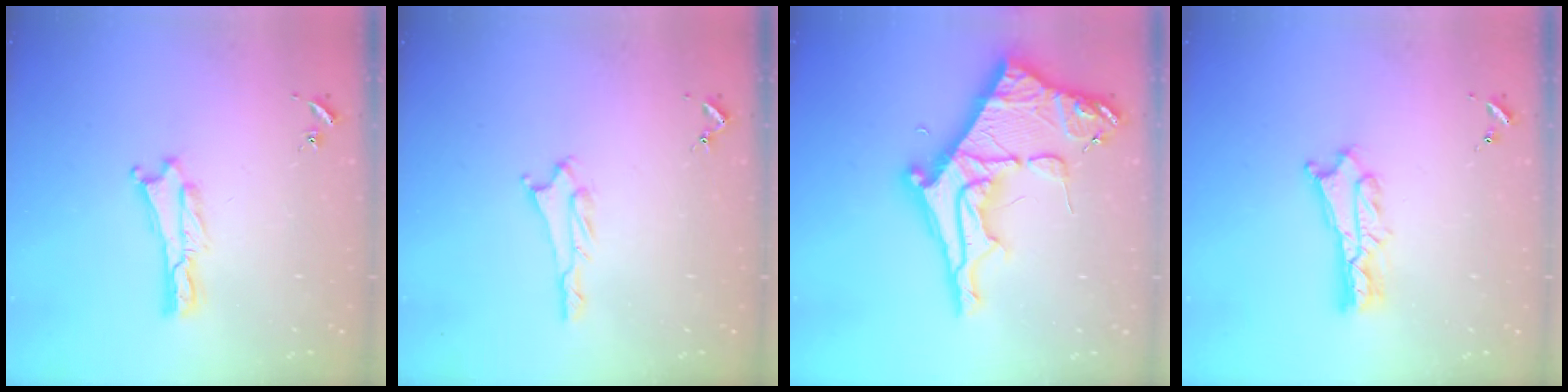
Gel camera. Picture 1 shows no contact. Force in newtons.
{"total": 1.1, "press": 1.0, "slide": 0.1}
{"total": 11.6, "press": 11.6, "slide": 1.1}
{"total": 2.7, "press": 2.6, "slide": 0.3}